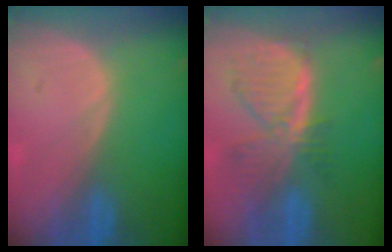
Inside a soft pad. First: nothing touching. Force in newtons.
{"total": 8.2, "press": 7.1, "slide": 4.0}